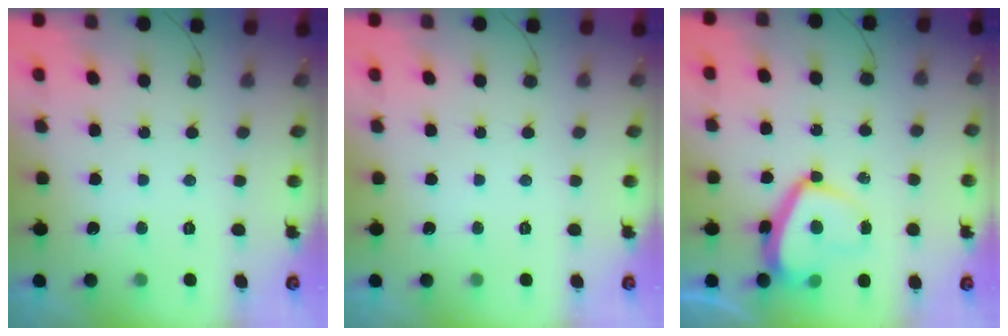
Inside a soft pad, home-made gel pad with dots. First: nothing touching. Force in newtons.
{"total": 0.0}
{"total": 10.4, "press": 10.4, "slide": 1.0}